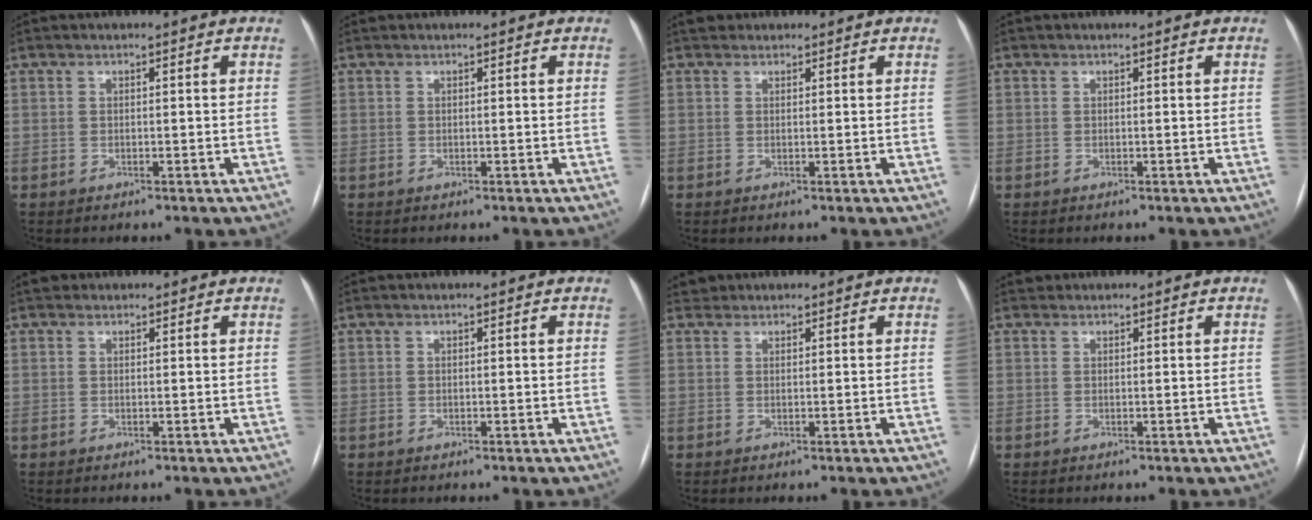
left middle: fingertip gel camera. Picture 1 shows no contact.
{"total": 0.0}
{"total": 1.6, "force": [1.4, 0.9, 0.1], "torque": [0.003, 0.017, 0.019]}
{"total": 0.0}
{"total": 1.0, "force": [0.8, 0.6, 0.0], "torque": [0.003, 0.010, 0.009]}
{"total": 0.0}
{"total": 1.1, "force": [0.9, 0.5, -0.3], "torque": [0.003, 0.010, 0.015]}
{"total": 0.5, "force": [0.5, 0.3, -0.1], "torque": [-0.001, 0.007, 0.009]}